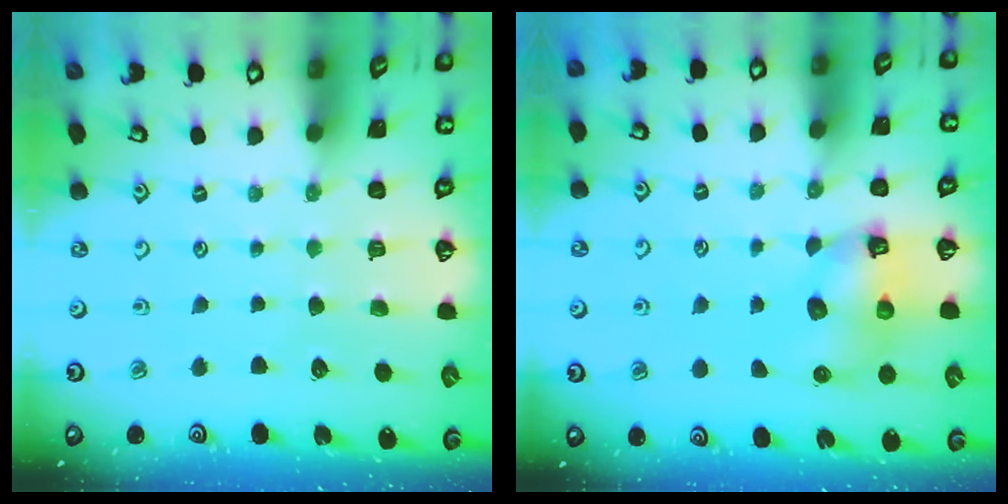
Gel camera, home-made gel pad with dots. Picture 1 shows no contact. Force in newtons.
{"total": 7.0, "press": 7.0, "slide": 0.1}